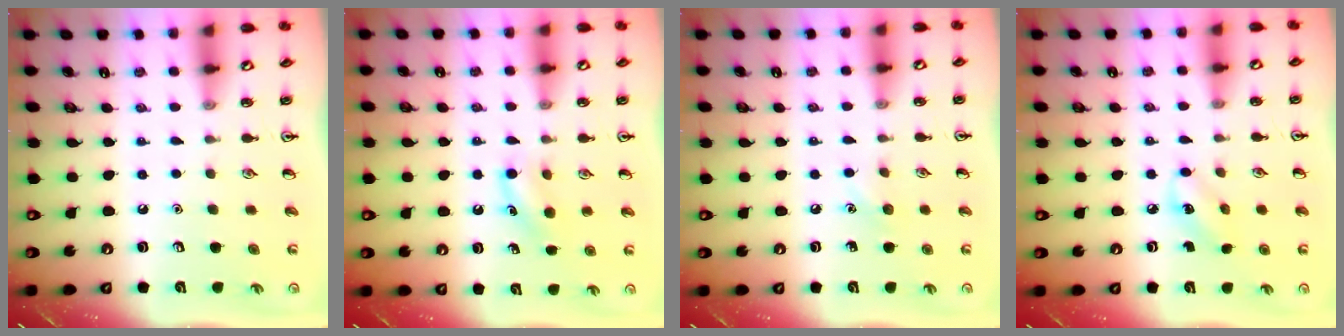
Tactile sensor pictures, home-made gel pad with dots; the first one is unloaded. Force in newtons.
{"total": 6.8, "press": 6.6, "slide": 1.9}
{"total": 5.7, "press": 5.4, "slide": 1.8}
{"total": 3.9, "press": 3.8, "slide": 1.0}